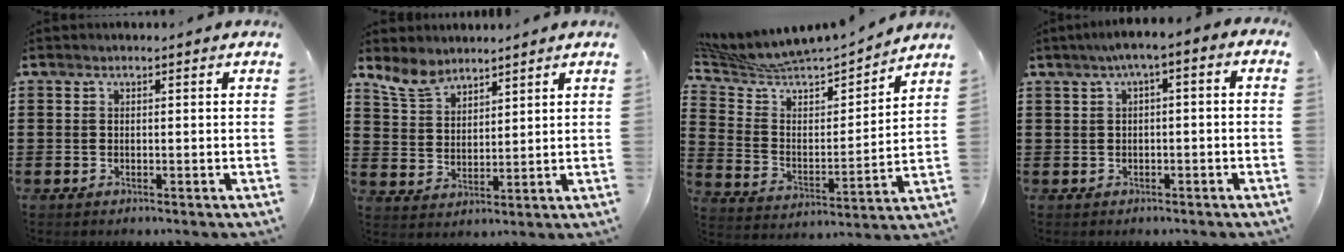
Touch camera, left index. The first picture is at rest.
{"total": 5.8, "force": [5.1, 2.2, 1.7], "torque": [-0.053, -0.013, 0.098]}
{"total": 6.2, "force": [5.7, 1.6, 1.5], "torque": [-0.064, -0.051, 0.094]}
{"total": 2.8, "force": [-1.3, 0.6, 2.4], "torque": [-0.043, 0.007, -0.031]}